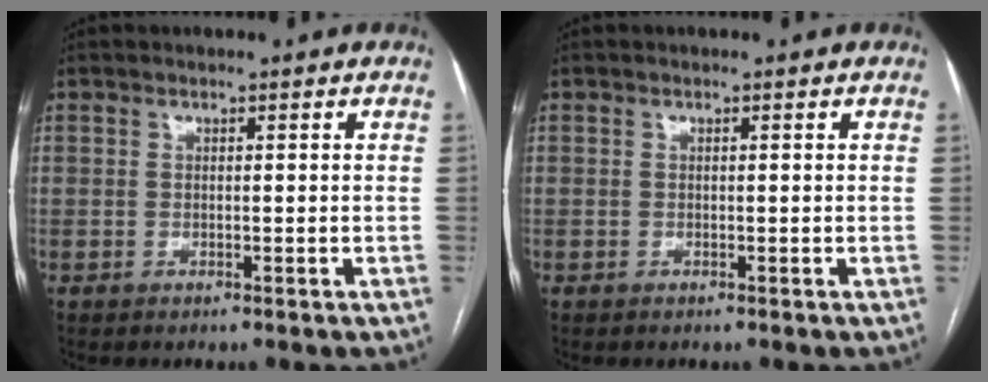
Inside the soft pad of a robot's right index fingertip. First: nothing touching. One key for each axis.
{"total": 0.0}